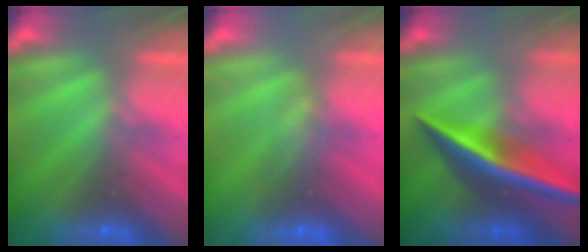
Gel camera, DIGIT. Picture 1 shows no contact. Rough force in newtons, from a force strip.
{"total": 1.6}
{"total": 2.7}